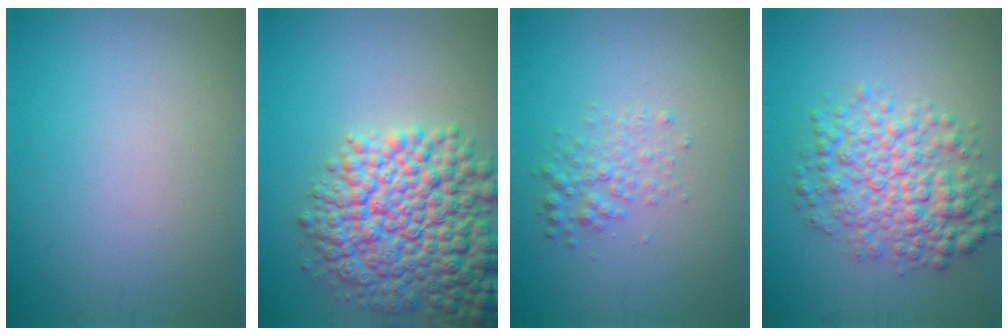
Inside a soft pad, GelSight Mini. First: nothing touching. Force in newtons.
{"total": 11.7, "press": 11.7, "slide": 0.5}
{"total": 2.2, "press": 2.2, "slide": 0.0}
{"total": 6.5, "press": 6.5, "slide": 0.1}